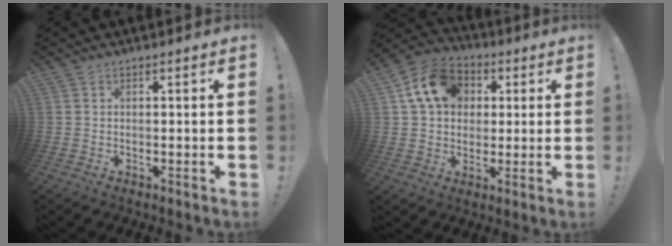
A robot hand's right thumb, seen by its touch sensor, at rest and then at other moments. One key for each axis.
{"total": 15.1, "fx": 4.8, "fy": 11.8, "fz": 8.1, "tx": -0.119, "ty": -0.002, "tz": 0.096}